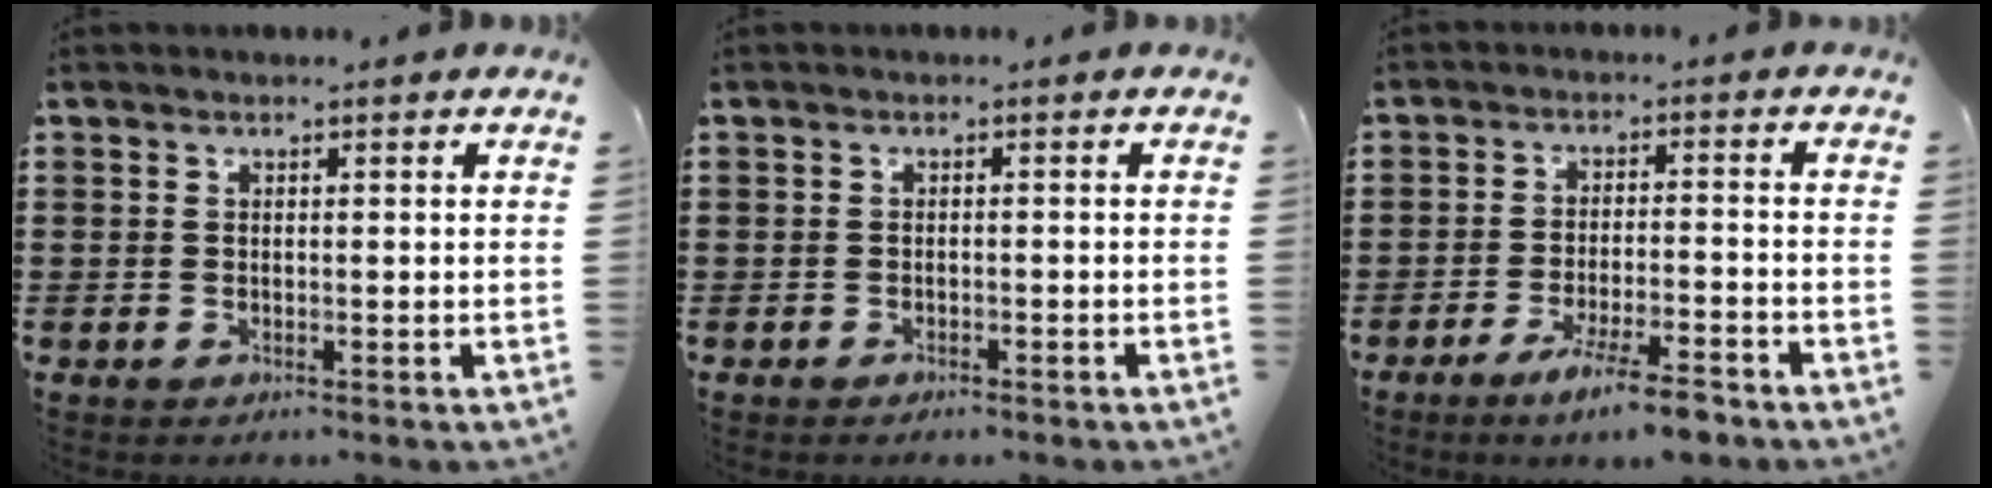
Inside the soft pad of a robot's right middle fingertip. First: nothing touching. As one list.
[{"total": 0.9, "force": [-0.8, 0.2, 0.1], "torque": [-0.004, -0.002, -0.018]}, {"total": 6.6, "force": [-5.1, 0.4, 4.2], "torque": [-0.070, -0.006, -0.090]}]